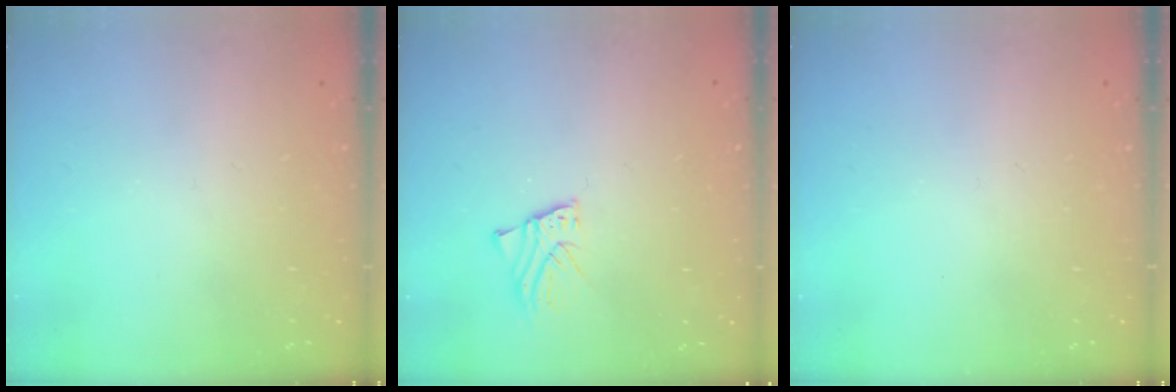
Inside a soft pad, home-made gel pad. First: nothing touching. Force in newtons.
{"total": 1.7, "press": 1.7, "slide": 0.1}
{"total": 0.0}